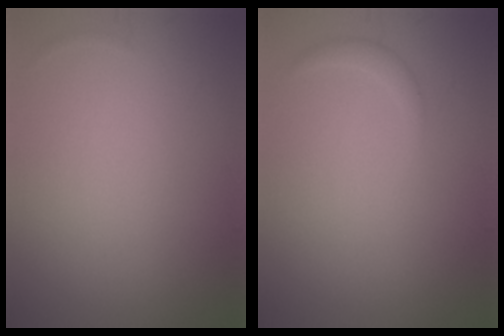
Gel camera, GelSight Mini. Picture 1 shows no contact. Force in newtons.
{"total": 1.0, "press": 1.0, "slide": 0.1}